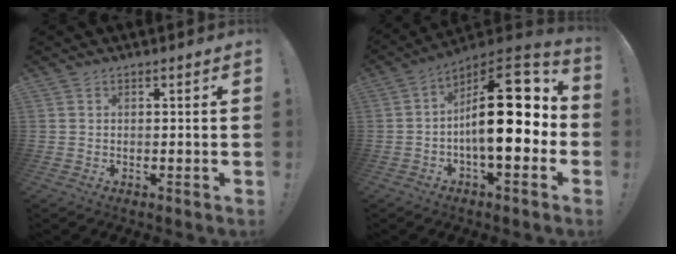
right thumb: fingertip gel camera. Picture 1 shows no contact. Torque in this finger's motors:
{"motor_torque": [0.62, 0.85, 2.17, -0.52, 0.34]}